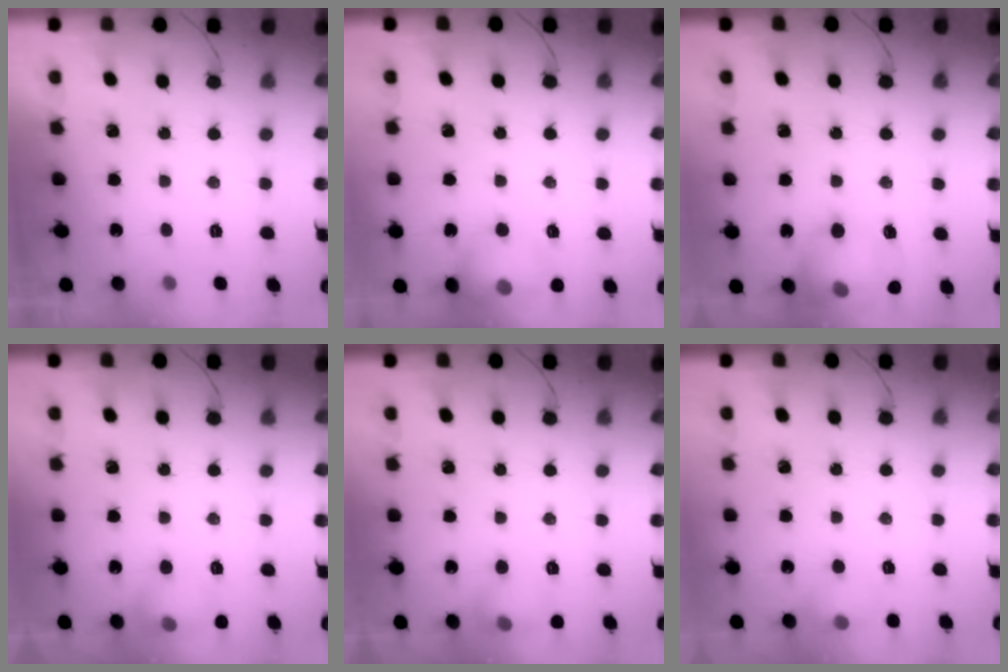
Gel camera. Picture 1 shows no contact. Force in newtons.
{"total": 12.0, "press": 11.5, "slide": 3.4}
{"total": 15.6, "press": 15.5, "slide": 1.2}
{"total": 10.1, "press": 10.0, "slide": 1.4}
{"total": 8.2, "press": 8.2, "slide": 0.8}
{"total": 6.8, "press": 6.7, "slide": 1.2}